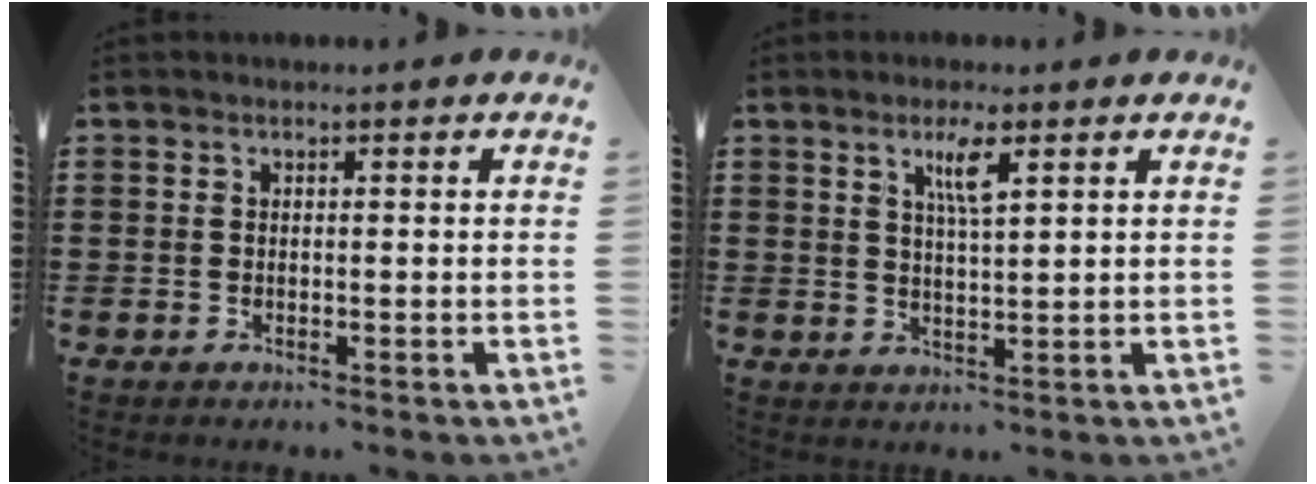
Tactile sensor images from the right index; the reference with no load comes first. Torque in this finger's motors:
{"motor_torque": [0.11, -0.06, 0.16, 0.07]}